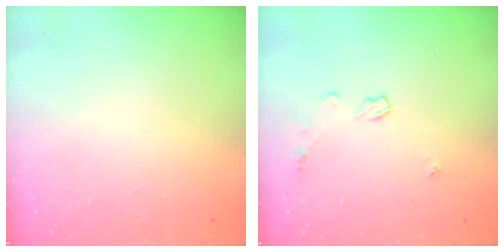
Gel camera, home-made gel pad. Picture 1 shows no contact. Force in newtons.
{"total": 5.6, "press": 5.6, "slide": 0.7}